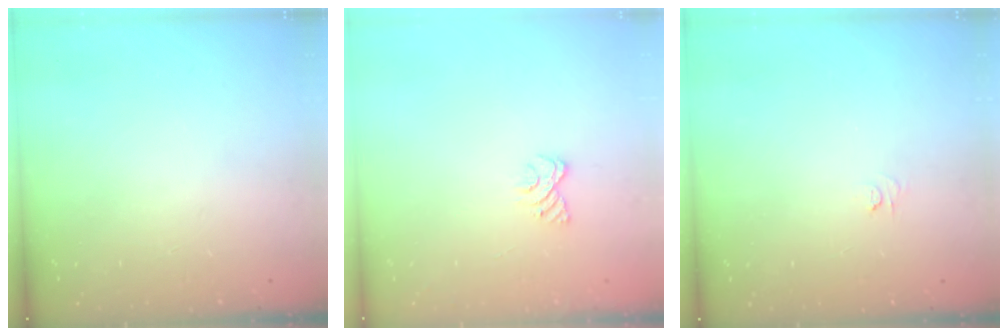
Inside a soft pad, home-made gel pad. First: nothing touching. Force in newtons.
{"total": 3.5, "press": 3.2, "slide": 1.2}
{"total": 4.4, "press": 4.4, "slide": 0.5}